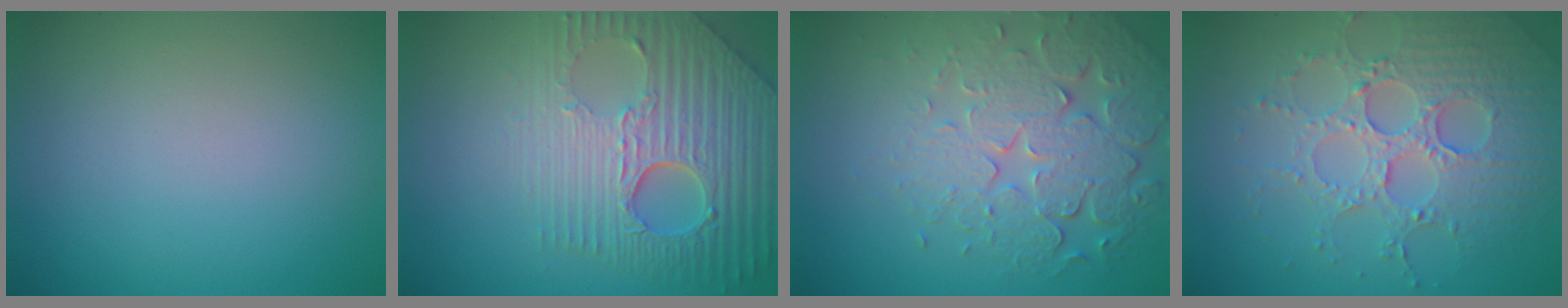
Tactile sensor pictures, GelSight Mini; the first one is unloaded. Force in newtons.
{"total": 9.0, "press": 6.1, "slide": 6.7}
{"total": 6.8, "press": 5.1, "slide": 4.5}
{"total": 5.2, "press": 4.6, "slide": 2.3}